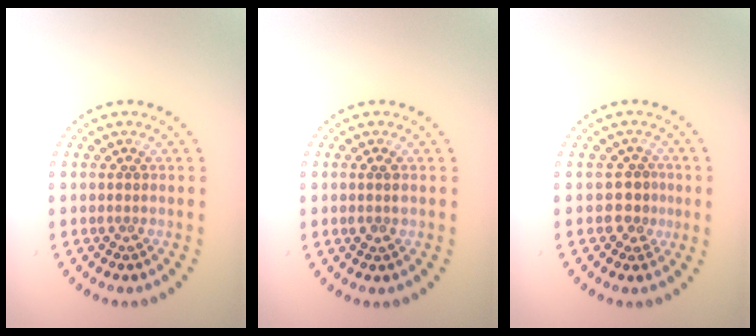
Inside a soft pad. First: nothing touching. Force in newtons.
{"total": 1.2, "press": 1.1, "slide": 0.4}
{"total": 2.0, "press": 1.8, "slide": 0.9}